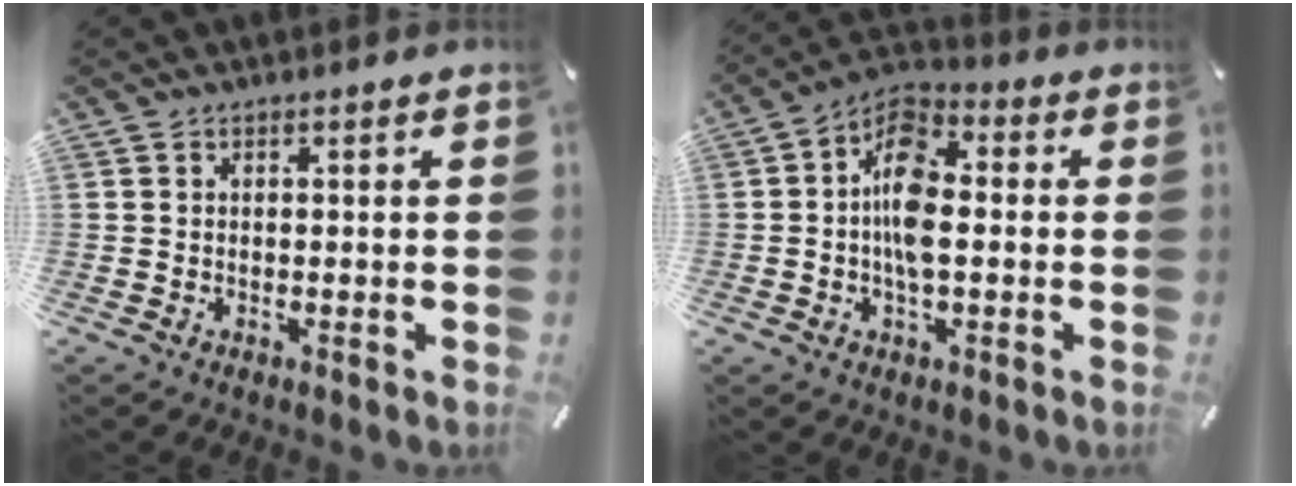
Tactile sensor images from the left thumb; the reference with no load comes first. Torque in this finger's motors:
{"motor_torque": [0.04, 1.16, 1.14, -0.49, 0.35]}